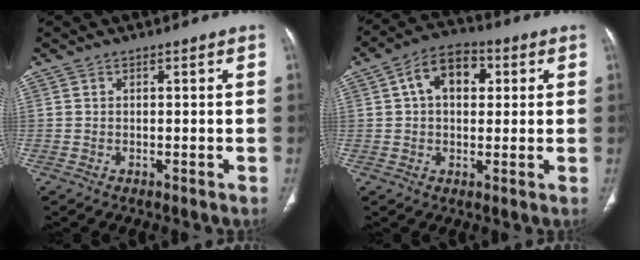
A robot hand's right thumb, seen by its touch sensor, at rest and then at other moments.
{"total": 9.7, "force": [2.4, 6.4, 6.8], "torque": [-0.088, 0.014, 0.031]}